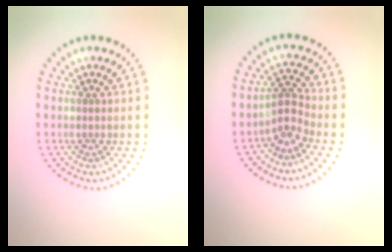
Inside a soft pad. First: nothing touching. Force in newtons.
{"total": 2.3, "press": 1.6, "slide": 1.7}